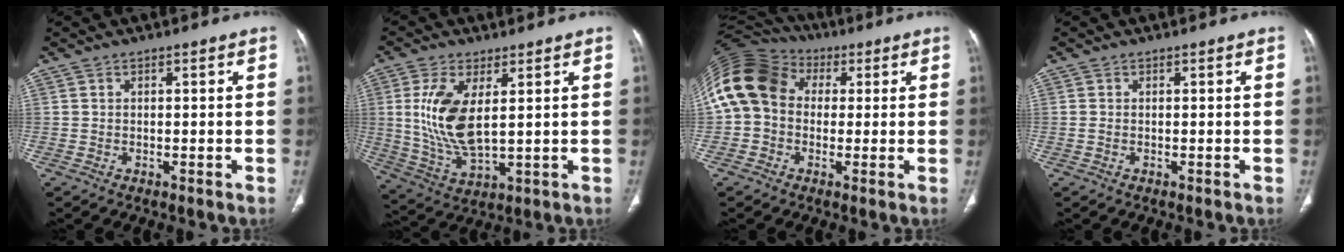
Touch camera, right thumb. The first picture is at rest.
{"total": 12.3, "force": [2.3, 5.3, 10.8], "torque": [-0.230, -0.019, 0.057]}
{"total": 16.4, "force": [2.0, 13.2, 9.5], "torque": [-0.200, 0.050, 0.029]}
{"total": 0.6, "force": [-0.1, 0.3, 0.5], "torque": [-0.016, 0.001, -0.001]}